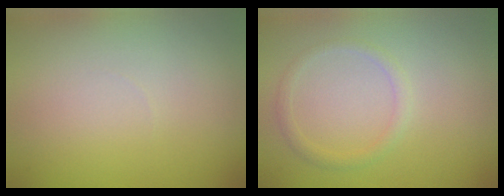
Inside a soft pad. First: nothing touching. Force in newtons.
{"total": 1.3, "press": 1.3, "slide": 0.1}